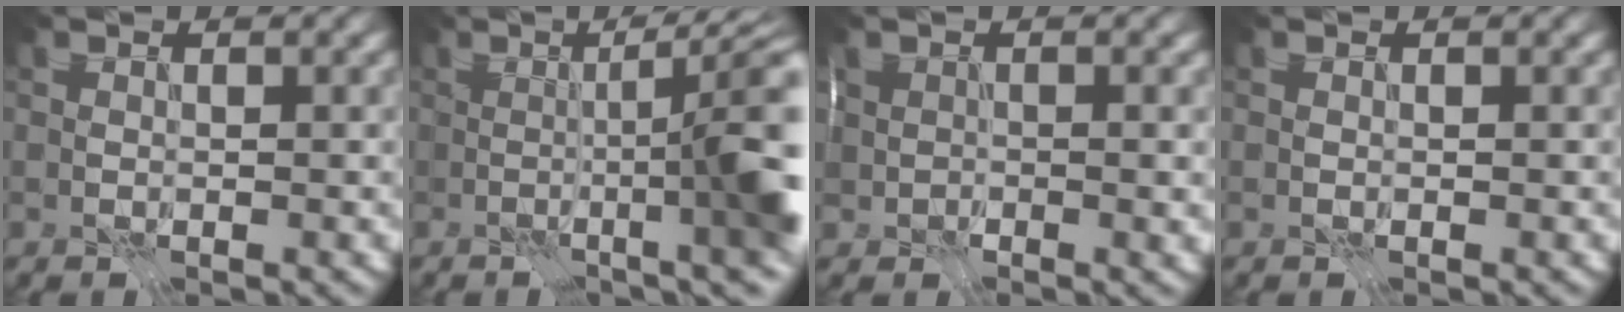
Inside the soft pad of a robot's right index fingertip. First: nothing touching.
{"total": 9.7, "force": [-0.5, 2.2, 9.5], "torque": [-0.085, 0.015, -0.020]}
{"total": 1.9, "force": [0.3, 1.3, 1.4], "torque": [-0.023, -0.009, 0.007]}
{"total": 0.0}